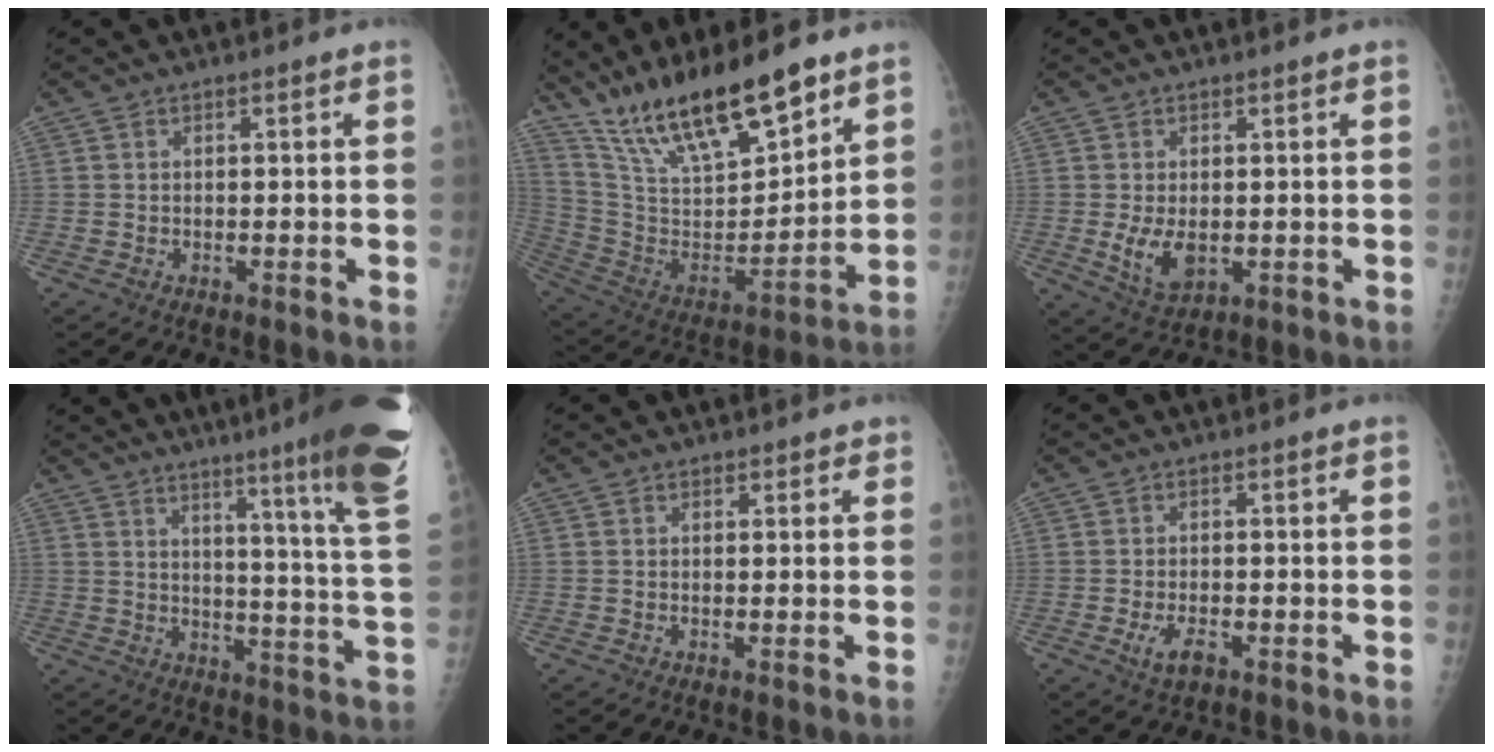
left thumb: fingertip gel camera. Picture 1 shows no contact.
{"total": 22.3, "force": [16.4, 6.4, 13.7], "torque": [-0.212, -0.072, 0.305]}
{"total": 5.6, "force": [-0.5, 3.3, 4.5], "torque": [-0.080, -0.015, 0.002]}
{"total": 23.7, "force": [15.9, 0.0, 17.5], "torque": [-0.213, -0.110, 0.204]}
{"total": 0.9, "force": [0.7, 0.6, 0.1], "torque": [0.010, -0.004, 0.005]}
{"total": 3.4, "force": [-1.5, 1.6, 2.6], "torque": [-0.052, 0.002, -0.022]}